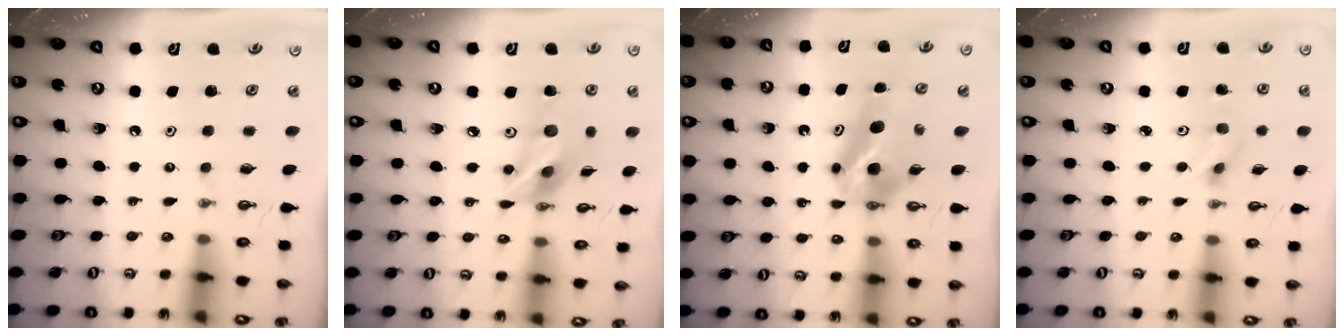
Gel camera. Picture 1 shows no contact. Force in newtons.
{"total": 14.6, "press": 14.2, "slide": 3.4}
{"total": 7.2, "press": 6.6, "slide": 2.8}
{"total": 3.4, "press": 3.3, "slide": 0.9}